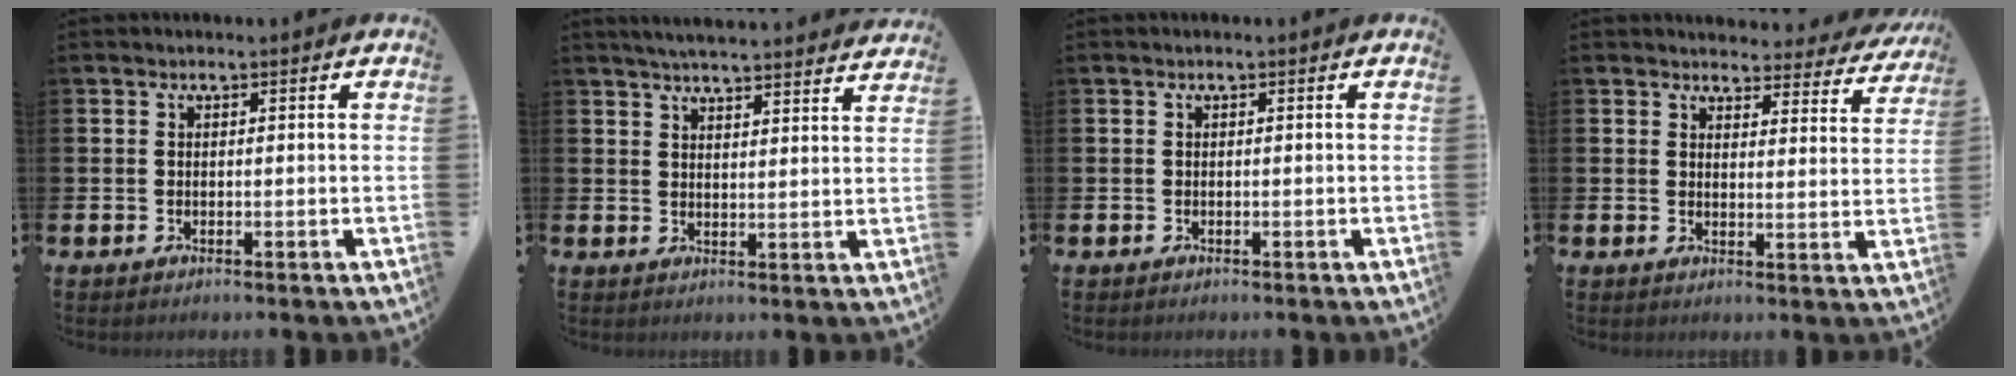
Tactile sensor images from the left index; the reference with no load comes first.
{"total": 4.8, "force": [4.7, -0.2, 0.7], "torque": [-0.023, -0.027, 0.084]}
{"total": 0.0}
{"total": 3.5, "force": [3.4, 1.0, 0.2], "torque": [-0.009, -0.025, 0.057]}